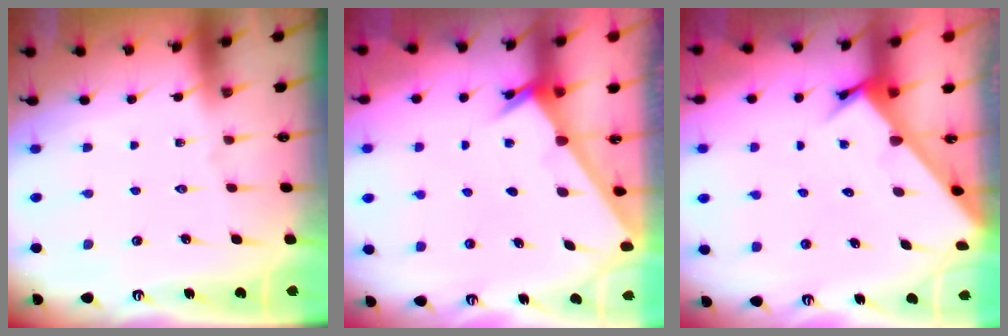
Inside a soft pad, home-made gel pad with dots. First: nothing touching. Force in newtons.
{"total": 2.5, "press": 2.5, "slide": 0.2}
{"total": 3.4, "press": 3.4, "slide": 0.2}